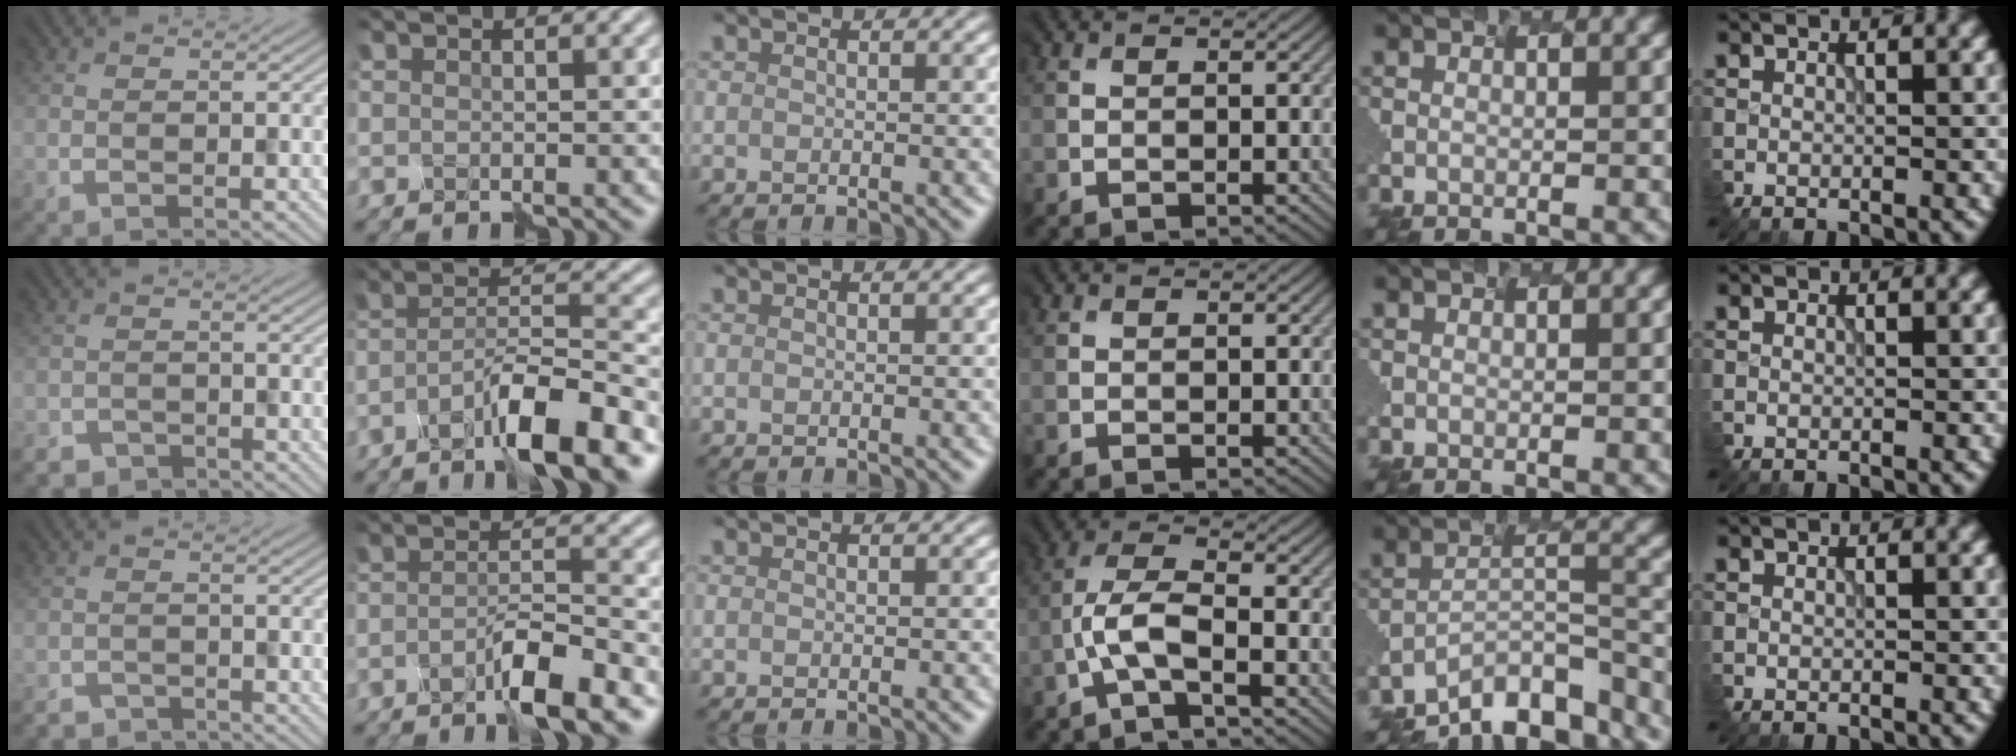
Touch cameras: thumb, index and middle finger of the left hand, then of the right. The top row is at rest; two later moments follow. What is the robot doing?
{"motion": "disassemble", "object": "puzzle pieces"}